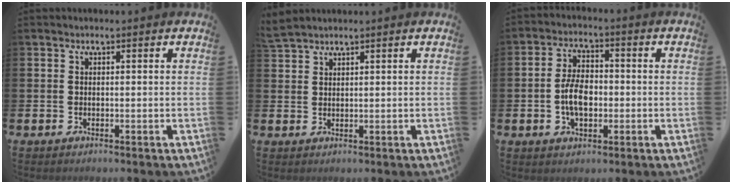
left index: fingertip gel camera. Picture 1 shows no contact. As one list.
[{"total": 2.2, "force": [2.2, 0.2, 0.2], "torque": [-0.012, -0.001, 0.043]}, {"total": 5.5, "force": [-0.8, 3.3, 4.4], "torque": [-0.075, 0.003, -0.020]}]